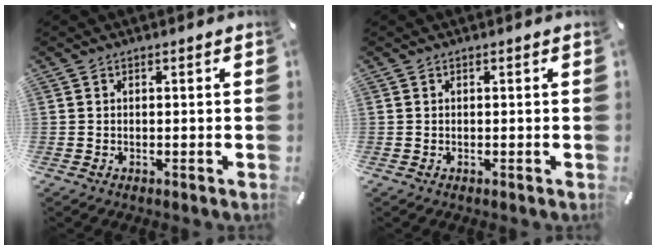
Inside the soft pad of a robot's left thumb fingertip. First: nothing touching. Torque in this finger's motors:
{"motor_torque": [-0.18, -0.14, -0.02, 0.09, 0.00]}